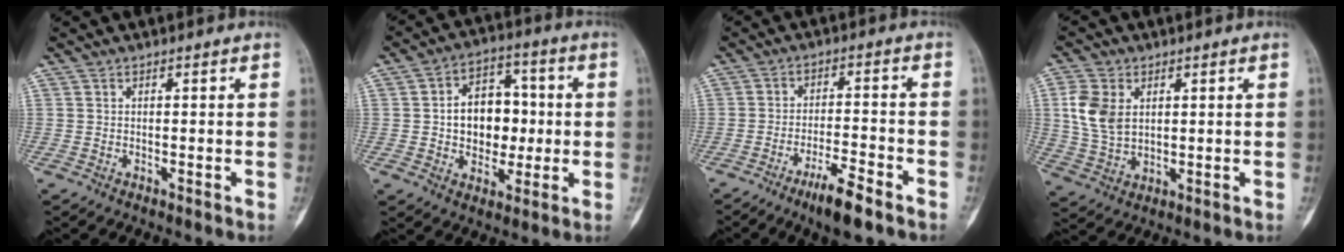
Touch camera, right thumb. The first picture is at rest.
{"total": 12.3, "force": [0.1, 9.0, 8.4], "torque": [-0.078, 0.021, 0.002]}
{"total": 7.8, "force": [-5.2, 1.4, 5.6], "torque": [-0.099, 0.024, -0.086]}
{"total": 8.8, "force": [2.2, 6.0, 6.0], "torque": [-0.115, -0.005, 0.049]}